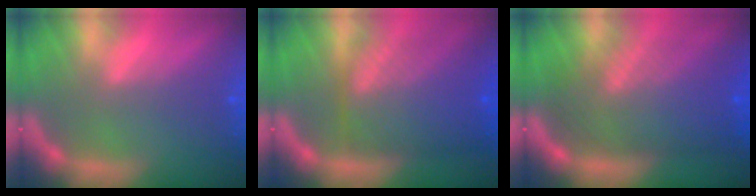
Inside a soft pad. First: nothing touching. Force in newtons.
{"total": 9.1}
{"total": 9.6}